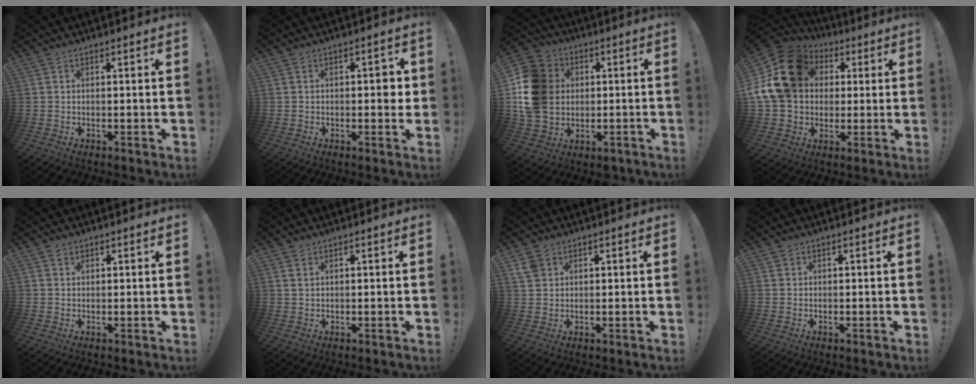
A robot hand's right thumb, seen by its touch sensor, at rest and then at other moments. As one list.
[{"total": 2.8, "force": [-0.1, 1.7, 2.2], "torque": [-0.021, 0.004, -0.006]}, {"total": 19.1, "force": [0.7, 16.1, 10.3], "torque": [-0.190, 0.016, 0.028]}, {"total": 21.4, "force": [5.0, 17.2, 11.6], "torque": [-0.199, -0.016, 0.116]}, {"total": 1.3, "force": [1.0, 0.7, 0.4], "torque": [-0.003, -0.003, 0.018]}, {"total": 1.5, "force": [0.9, 0.7, 1.0], "torque": [-0.014, -0.001, 0.015]}, {"total": 4.1, "force": [2.4, 2.9, 1.7], "torque": [-0.030, -0.005, 0.048]}, {"total": 0.7, "force": [0.5, 0.5, 0.0], "torque": [0.004, -0.002, 0.008]}]